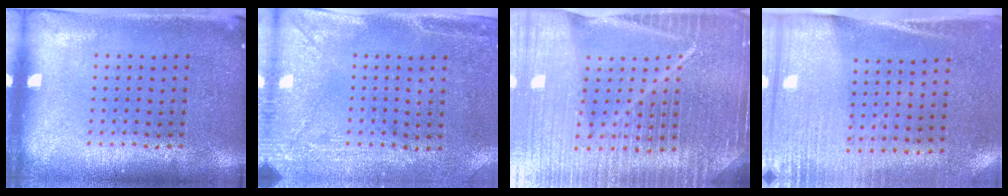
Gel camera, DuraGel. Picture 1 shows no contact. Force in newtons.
{"total": 2.9, "press": 2.3, "slide": 1.8}
{"total": 6.9, "press": 5.9, "slide": 3.6}
{"total": 2.7, "press": 2.4, "slide": 1.3}